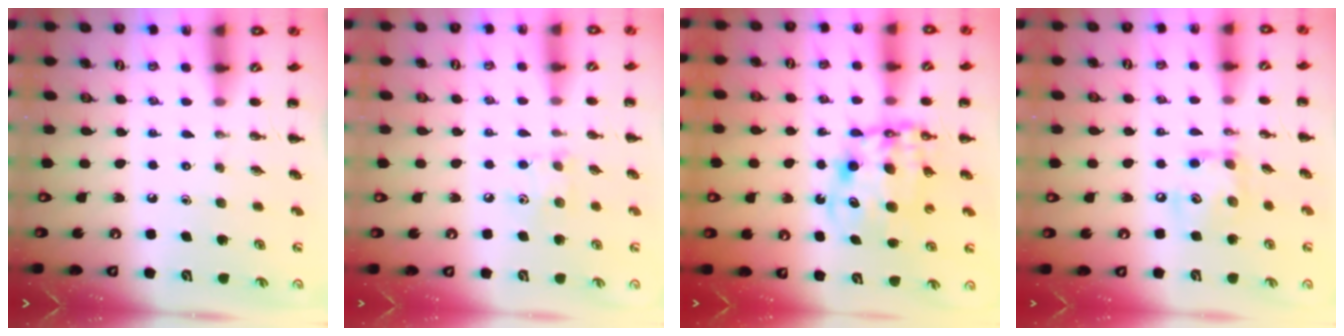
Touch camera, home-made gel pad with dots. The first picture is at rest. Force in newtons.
{"total": 7.6, "press": 7.5, "slide": 1.4}
{"total": 10.5, "press": 10.1, "slide": 2.9}
{"total": 10.1, "press": 10.1, "slide": 0.6}